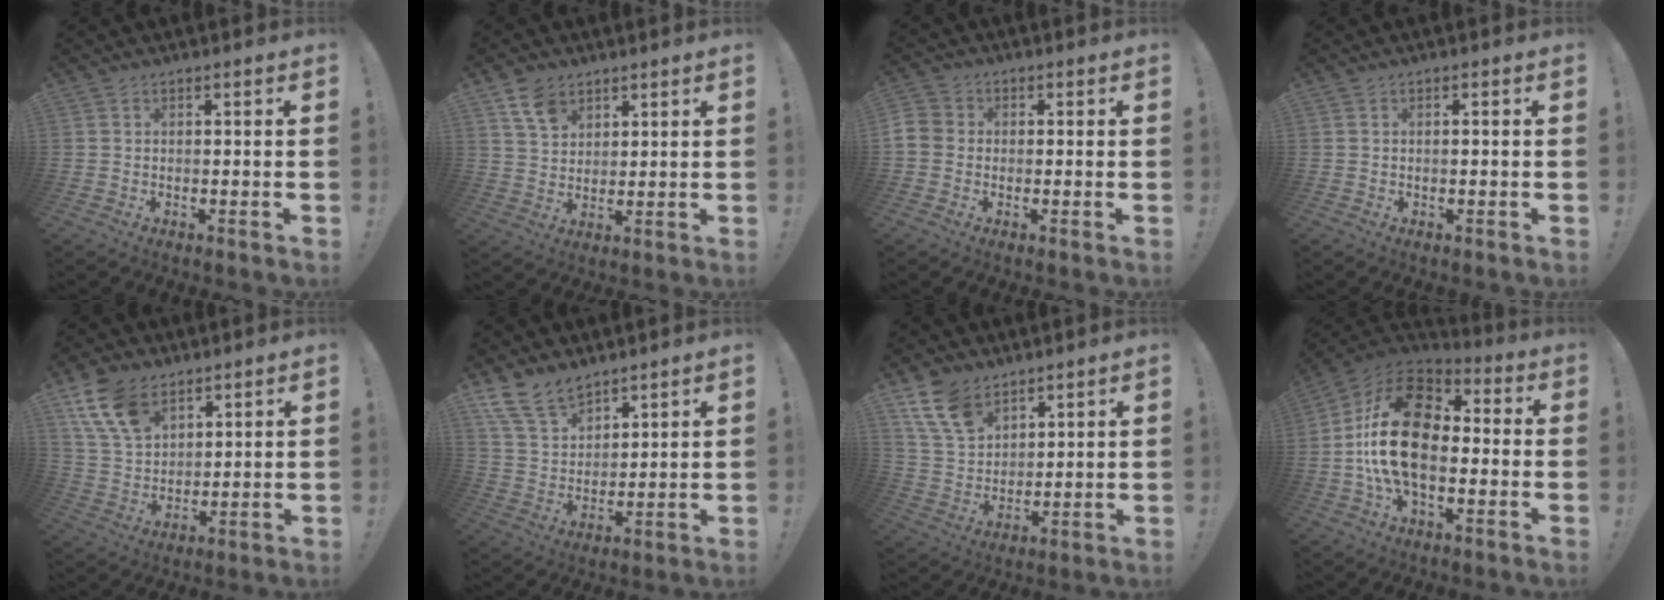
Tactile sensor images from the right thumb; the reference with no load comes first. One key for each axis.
{"total": 7.8, "fx": 4.7, "fy": 5.2, "fz": 3.3, "tx": -0.057, "ty": -0.018, "tz": 0.093}
{"total": 4.1, "fx": -1.2, "fy": 3.5, "fz": 1.7, "tx": -0.047, "ty": 0.017, "tz": -0.020}
{"total": 0.6, "fx": -0.1, "fy": -0.4, "fz": 0.5, "tx": -0.005, "ty": -0.003, "tz": -0.003}
{"total": 12.9, "fx": 7.6, "fy": 8.0, "fz": 6.7, "tx": -0.135, "ty": -0.022, "tz": 0.152}
{"total": 12.5, "fx": 9.5, "fy": 6.7, "fz": 4.5, "tx": -0.097, "ty": -0.054, "tz": 0.189}
{"total": 12.5, "fx": 8.2, "fy": 7.6, "fz": 5.6, "tx": -0.122, "ty": -0.033, "tz": 0.164}
{"total": 23.0, "fx": -0.8, "fy": 13.5, "fz": 18.5, "tx": -0.357, "ty": 0.028, "tz": -0.009}